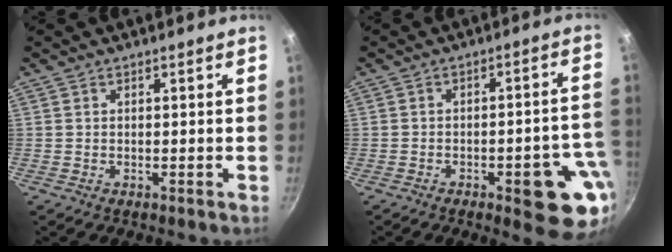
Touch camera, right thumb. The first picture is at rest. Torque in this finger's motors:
{"motor_torque": [2.11, 1.72, 0.04, -0.21, 0.24]}